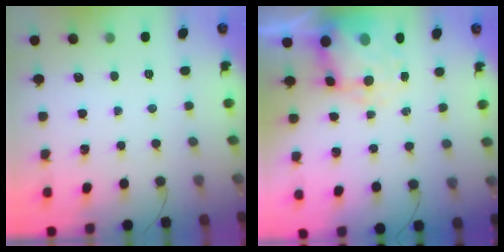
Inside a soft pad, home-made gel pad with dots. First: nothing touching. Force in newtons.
{"total": 8.7, "press": 8.4, "slide": 2.2}